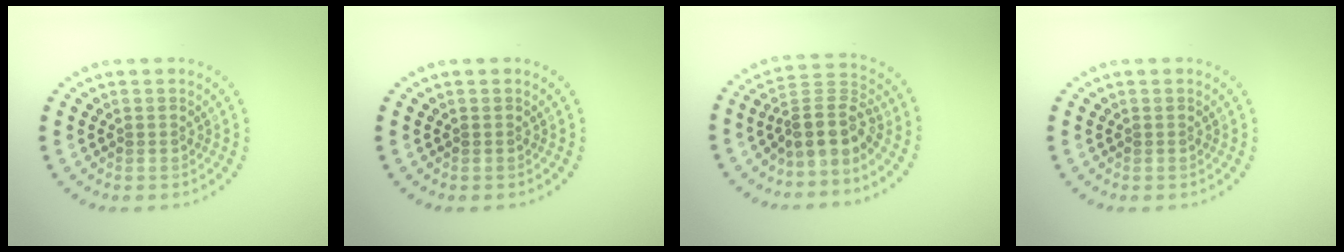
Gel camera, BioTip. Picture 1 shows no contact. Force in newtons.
{"total": 0.0}
{"total": 4.1, "press": 3.2, "slide": 2.5}
{"total": 0.0}